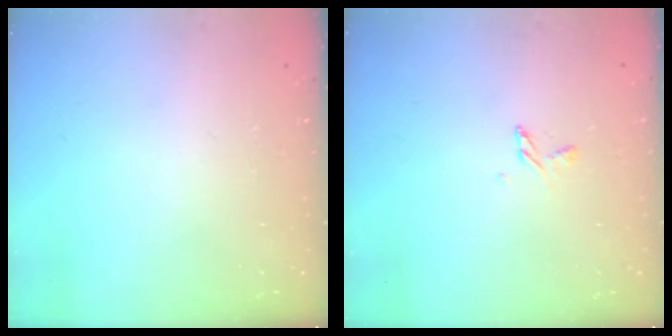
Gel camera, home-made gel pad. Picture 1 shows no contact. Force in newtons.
{"total": 3.9, "press": 3.9, "slide": 0.4}